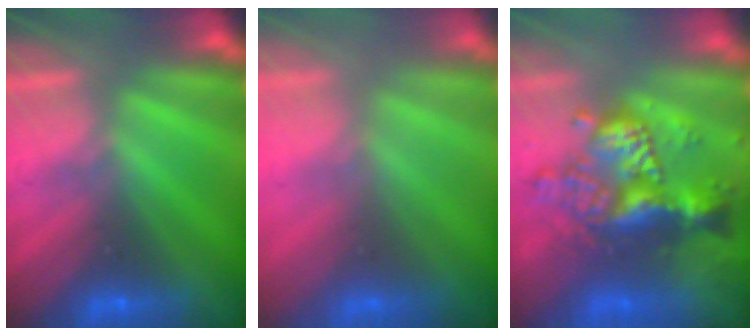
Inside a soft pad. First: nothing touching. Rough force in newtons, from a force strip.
{"total": 2.8}
{"total": 9.4}